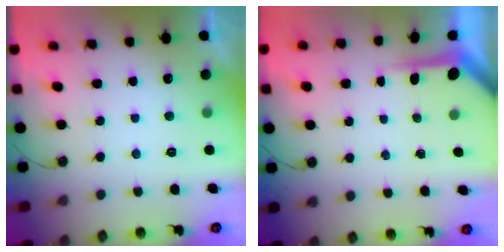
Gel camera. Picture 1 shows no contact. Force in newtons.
{"total": 3.9, "press": 3.9, "slide": 0.4}